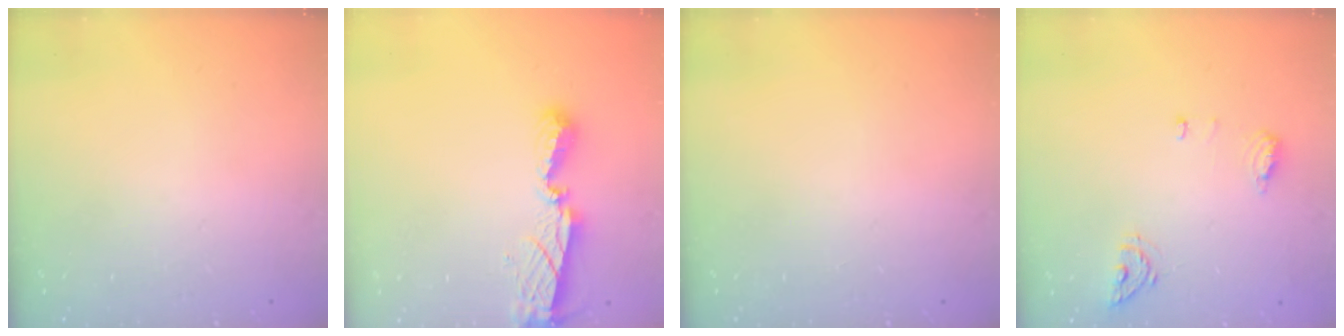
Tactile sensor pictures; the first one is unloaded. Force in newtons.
{"total": 7.9, "press": 7.9, "slide": 0.3}
{"total": 0.0}
{"total": 6.9, "press": 6.7, "slide": 1.7}